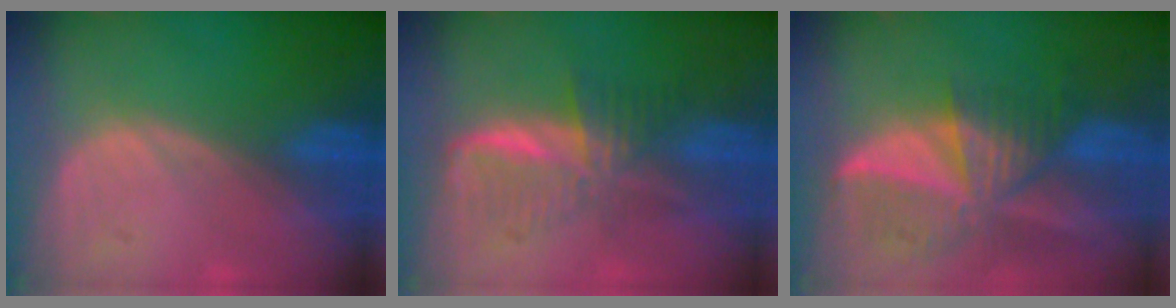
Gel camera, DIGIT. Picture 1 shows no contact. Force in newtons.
{"total": 5.9, "press": 5.9, "slide": 0.8}
{"total": 9.5, "press": 8.3, "slide": 4.6}